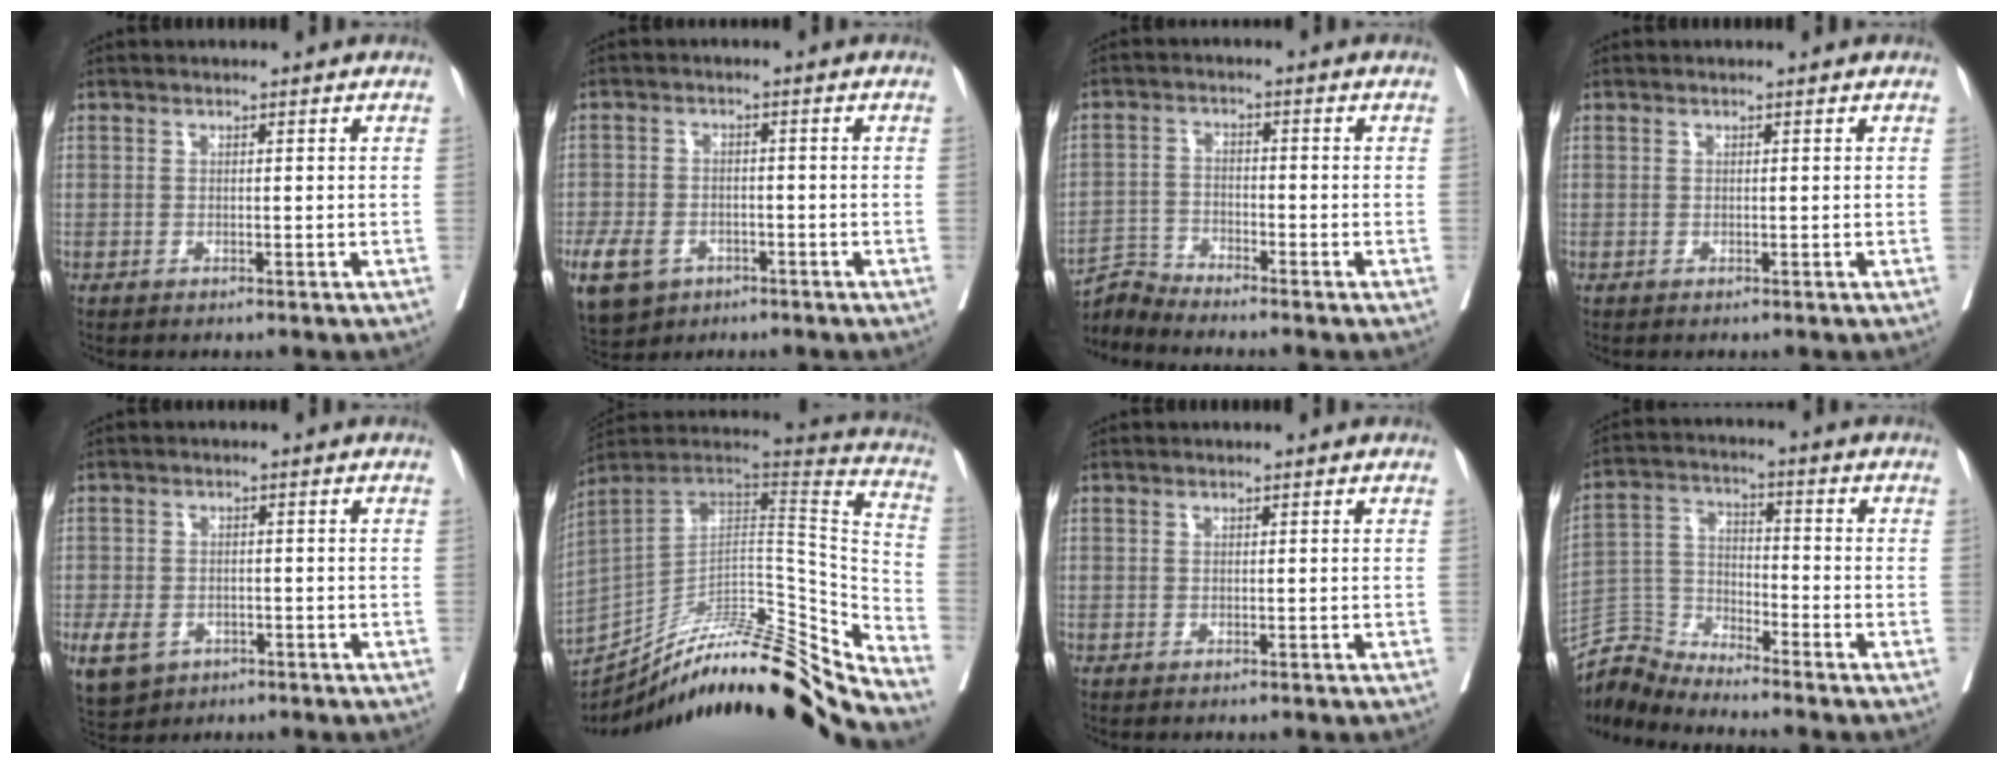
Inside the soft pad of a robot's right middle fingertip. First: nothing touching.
{"total": 13.3, "force": [-6.6, 9.7, 6.2], "torque": [-0.170, -0.004, -0.099]}
{"total": 4.3, "force": [-3.9, -1.3, -1.0], "torque": [0.014, -0.014, -0.075]}
{"total": 0.0}
{"total": 8.0, "force": [-3.8, 6.0, 3.7], "torque": [-0.086, -0.004, -0.051]}
{"total": 32.2, "force": [-26.9, 3.3, 17.3], "torque": [-0.231, -0.006, -0.405]}
{"total": 0.0}
{"total": 6.2, "force": [-6.1, -0.5, -1.4], "torque": [0.020, 0.013, -0.119]}